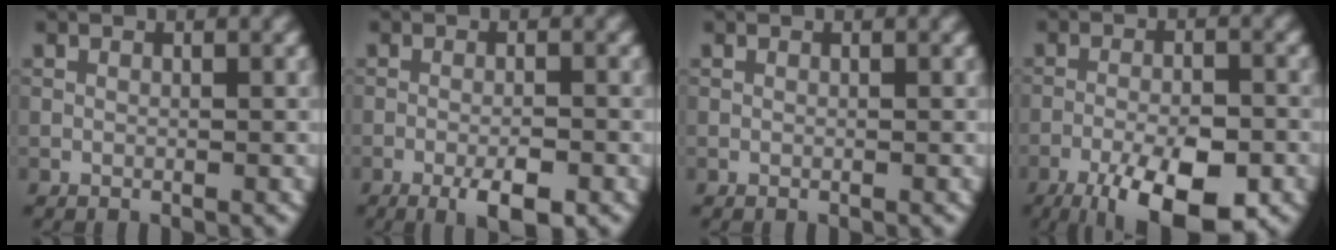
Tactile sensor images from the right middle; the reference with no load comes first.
{"total": 3.7, "force": [-2.1, 0.9, 3.0], "torque": [-0.054, -0.003, -0.034]}
{"total": 0.0}
{"total": 10.3, "force": [-6.3, 3.5, 7.5], "torque": [-0.130, -0.025, -0.098]}